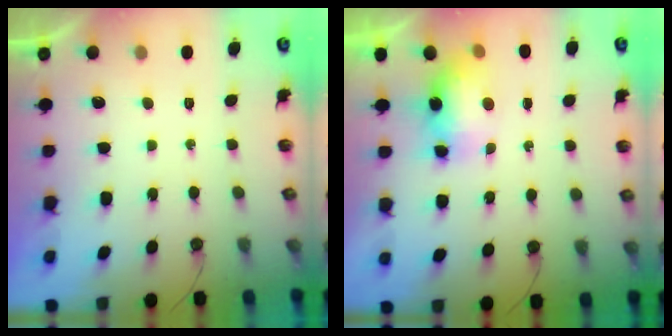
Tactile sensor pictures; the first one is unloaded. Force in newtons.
{"total": 7.4, "press": 7.4, "slide": 0.7}